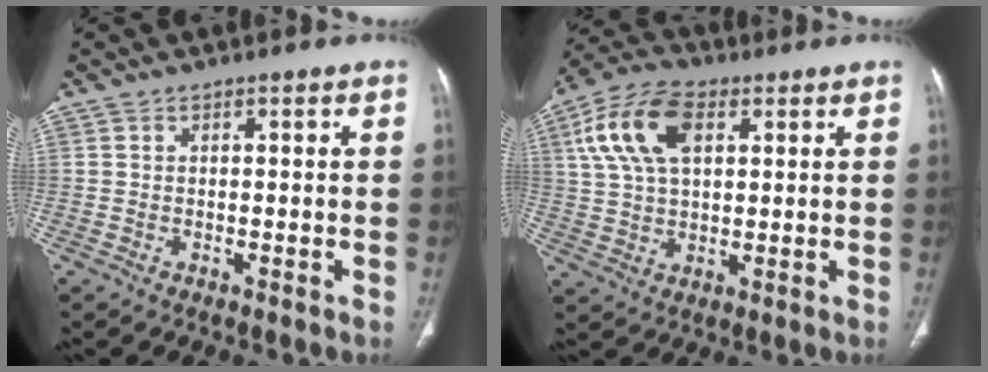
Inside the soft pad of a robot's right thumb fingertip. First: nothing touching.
{"total": 13.5, "force": [4.6, 7.7, 10.1], "torque": [-0.197, 0.010, 0.085]}